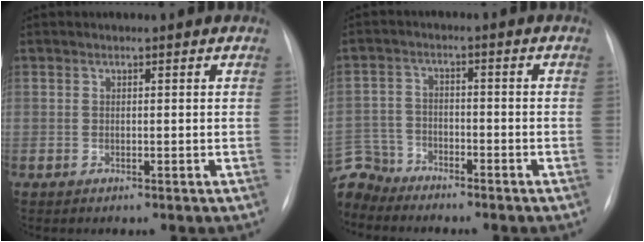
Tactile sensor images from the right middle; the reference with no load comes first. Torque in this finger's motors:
{"motor_torque": [0.21, -0.22, -0.03, -0.19]}